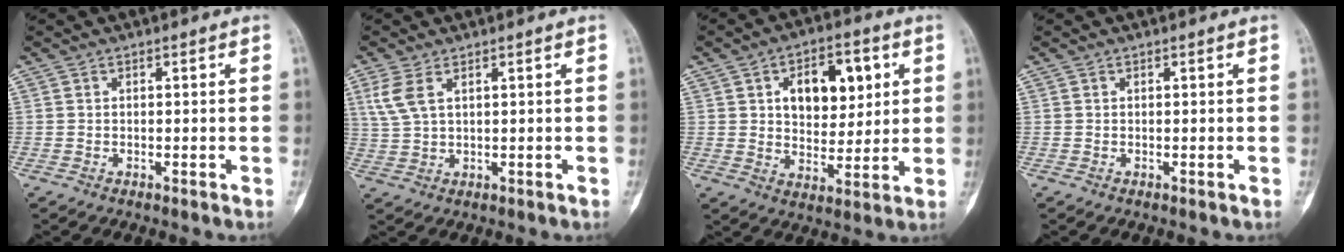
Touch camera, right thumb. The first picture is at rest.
{"total": 4.8, "force": [2.1, 2.2, 3.7], "torque": [-0.095, 0.004, 0.053]}
{"total": 13.0, "force": [3.8, 8.0, 9.5], "torque": [-0.090, -0.009, 0.061]}
{"total": 0.0}